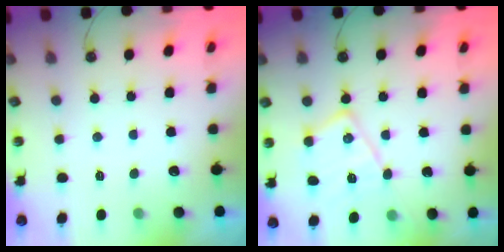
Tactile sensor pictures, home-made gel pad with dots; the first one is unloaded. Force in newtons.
{"total": 15.2, "press": 15.2, "slide": 0.8}